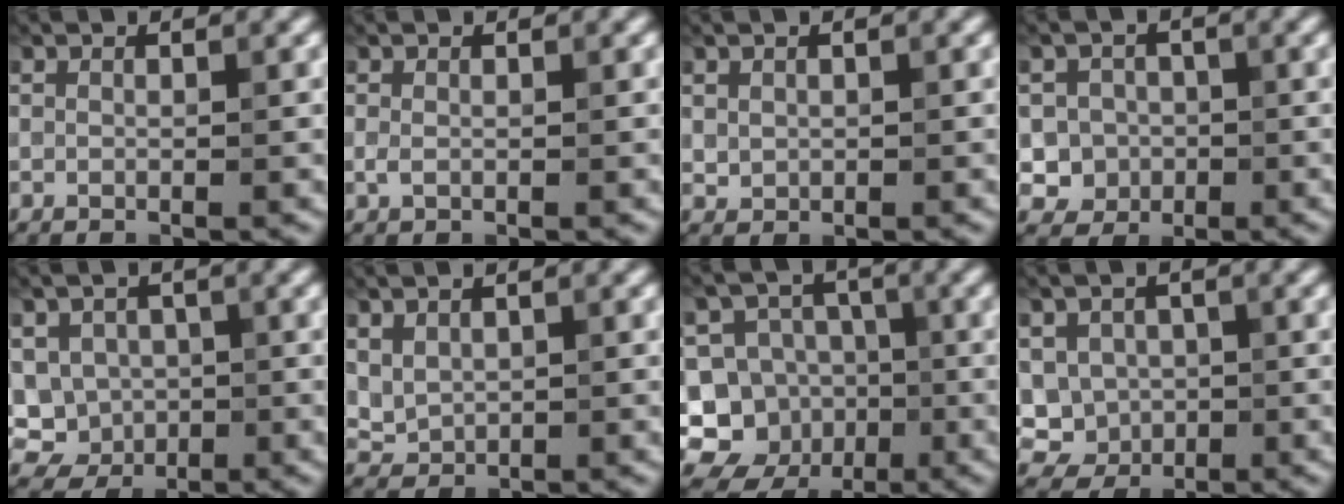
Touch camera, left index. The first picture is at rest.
{"total": 0.7, "force": [0.0, 0.4, 0.6], "torque": [-0.013, -0.002, 0.000]}
{"total": 0.8, "force": [0.4, 0.7, 0.2], "torque": [-0.004, -0.004, 0.011]}
{"total": 3.4, "force": [-0.7, 3.3, 0.6], "torque": [0.012, 0.003, -0.027]}
{"total": 5.1, "force": [-0.3, 4.8, 1.5], "torque": [-0.019, 0.009, -0.021]}
{"total": 1.8, "force": [0.9, 1.4, 0.9], "torque": [-0.018, -0.004, 0.025]}
{"total": 8.9, "force": [-3.0, 8.1, 2.2], "torque": [-0.031, 0.011, -0.065]}
{"total": 4.4, "force": [-0.2, 4.2, 1.4], "torque": [-0.016, 0.006, -0.015]}